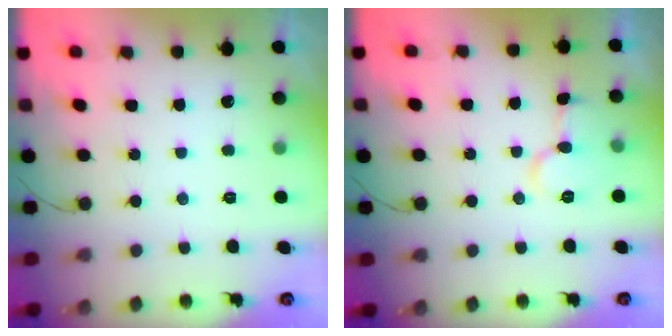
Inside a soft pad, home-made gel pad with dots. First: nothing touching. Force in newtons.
{"total": 8.0, "press": 8.0, "slide": 0.6}